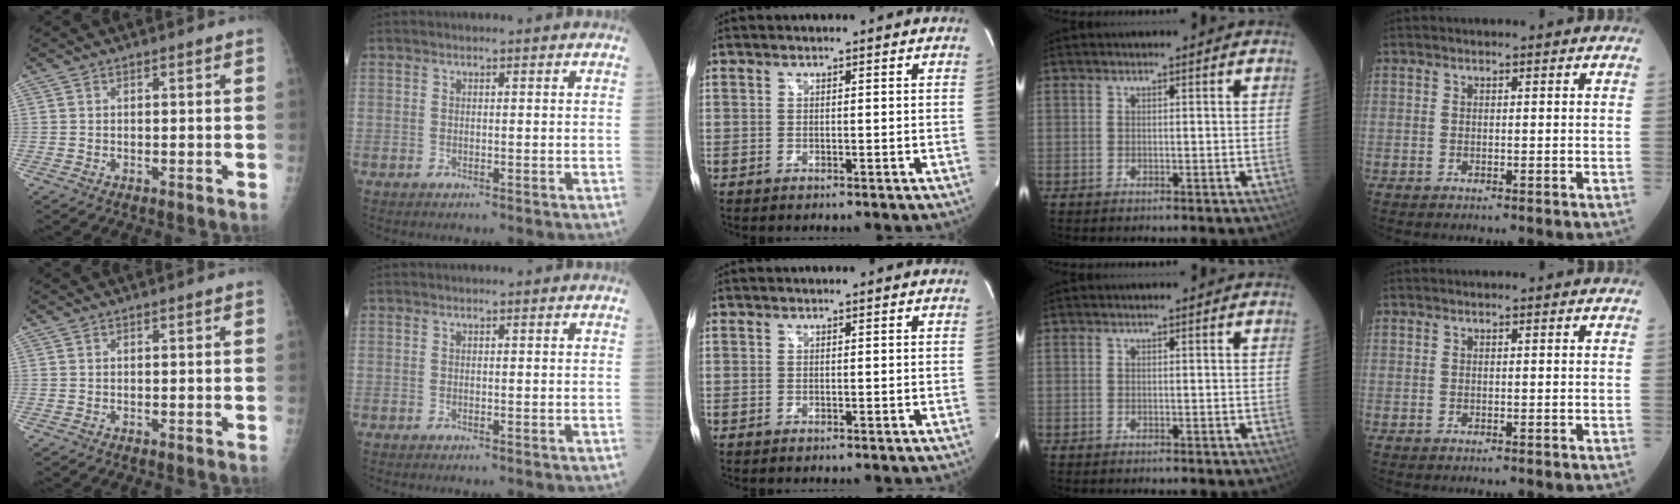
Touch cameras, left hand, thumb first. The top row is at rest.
{}